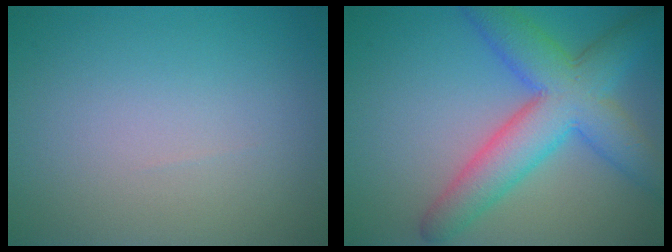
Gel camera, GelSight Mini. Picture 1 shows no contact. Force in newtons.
{"total": 8.0, "press": 8.0, "slide": 0.3}